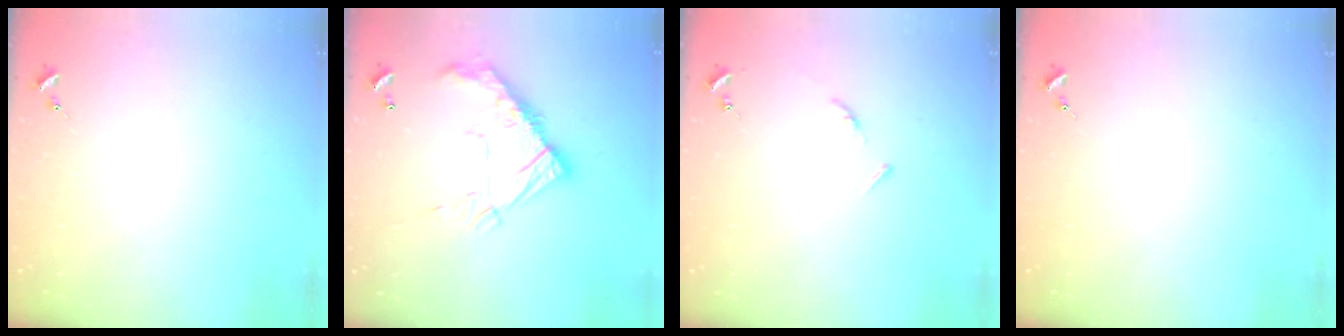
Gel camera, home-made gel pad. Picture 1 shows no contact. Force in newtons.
{"total": 15.9, "press": 15.9, "slide": 0.8}
{"total": 4.5, "press": 4.4, "slide": 0.5}
{"total": 0.0}